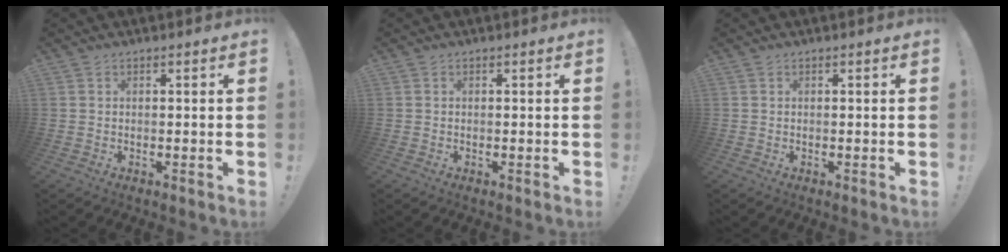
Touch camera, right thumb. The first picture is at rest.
{"total": 0.0}
{"total": 0.0}